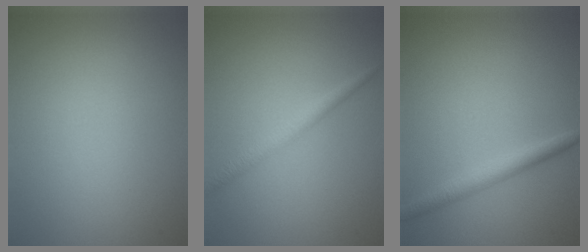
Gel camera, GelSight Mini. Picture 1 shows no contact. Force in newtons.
{"total": 1.8, "press": 1.8, "slide": 0.0}
{"total": 2.2, "press": 2.2, "slide": 0.0}